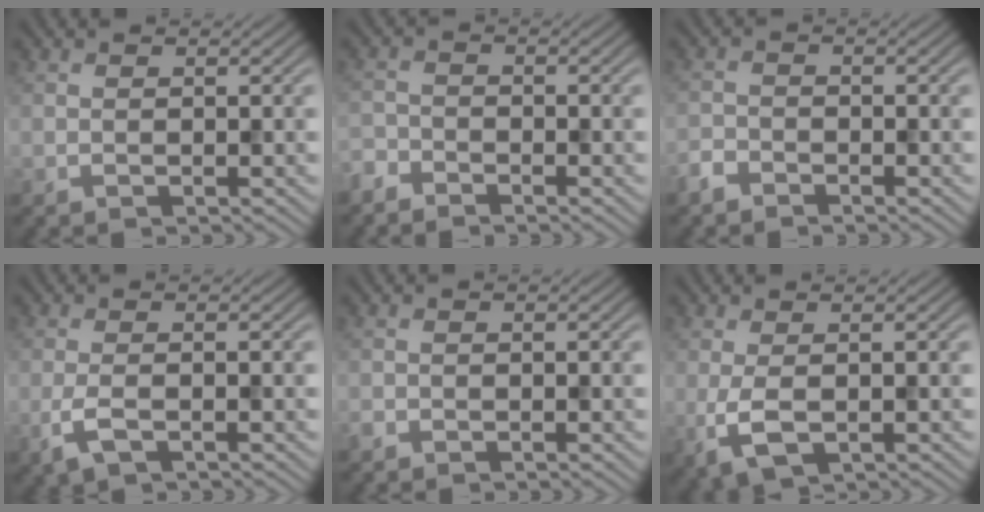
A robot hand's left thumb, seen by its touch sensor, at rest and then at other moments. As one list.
[{"total": 2.4, "force": [-2.2, 0.8, 0.4], "torque": [-0.009, -0.005, -0.056]}, {"total": 2.2, "force": [-1.8, 1.0, 0.6], "torque": [-0.012, -0.002, -0.046]}, {"total": 3.0, "force": [-1.4, 0.9, 2.5], "torque": [-0.062, -0.005, -0.031]}, {"total": 0.9, "force": [-0.7, 0.5, 0.2], "torque": [-0.006, -0.002, -0.014]}, {"total": 3.8, "force": [-0.6, 1.7, 3.3], "torque": [-0.082, -0.007, -0.010]}]